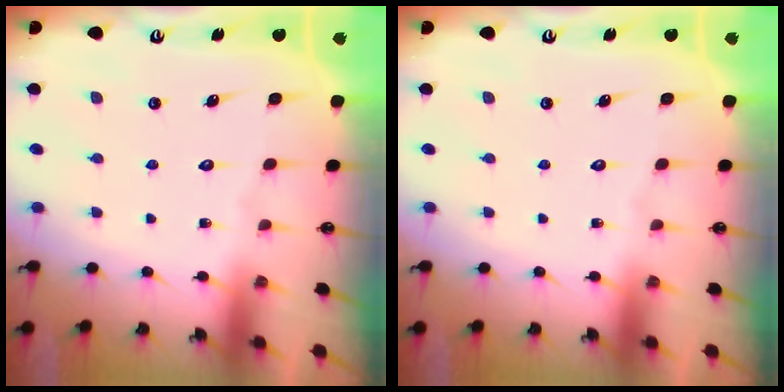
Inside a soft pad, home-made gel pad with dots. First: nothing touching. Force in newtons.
{"total": 0.0}